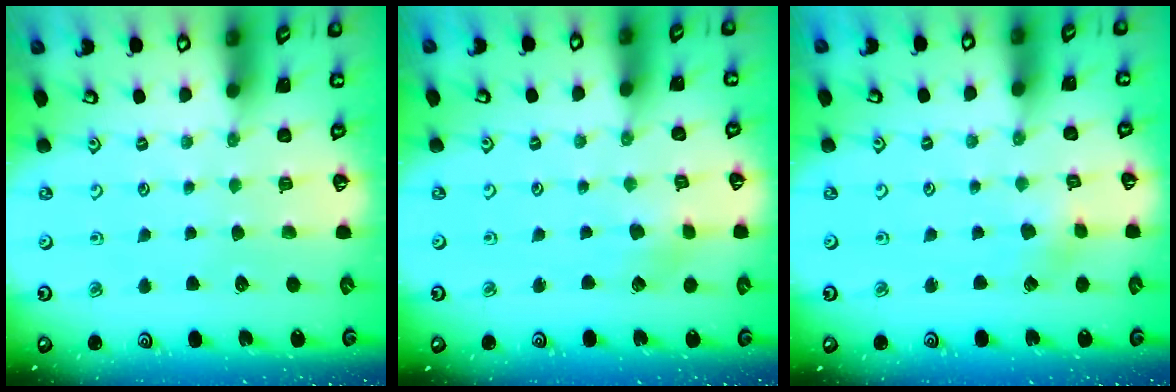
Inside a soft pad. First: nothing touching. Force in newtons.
{"total": 2.4, "press": 2.4, "slide": 0.2}
{"total": 2.4, "press": 2.4, "slide": 0.2}